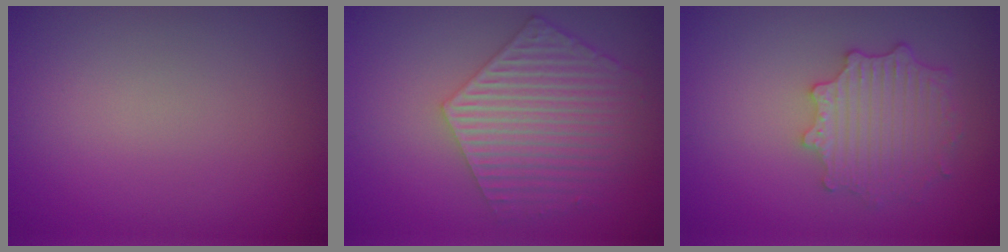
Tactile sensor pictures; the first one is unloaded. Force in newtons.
{"total": 5.8, "press": 4.4, "slide": 3.9}
{"total": 4.2, "press": 3.5, "slide": 2.4}